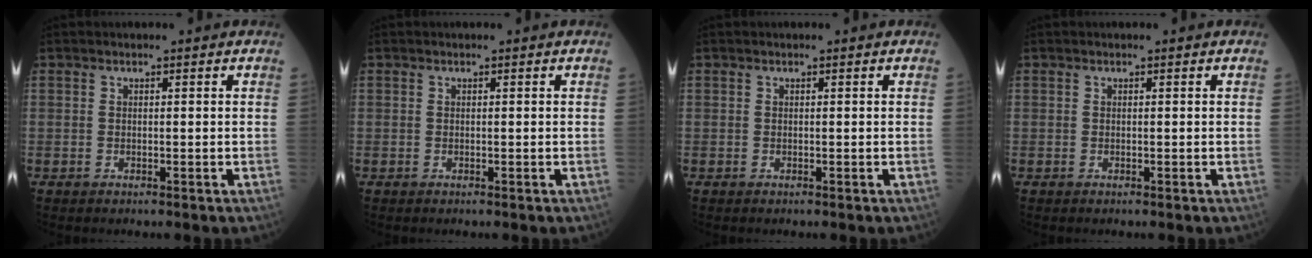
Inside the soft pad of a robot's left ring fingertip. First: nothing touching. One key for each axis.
{"total": 0.0}
{"total": 0.0}
{"total": 0.0}